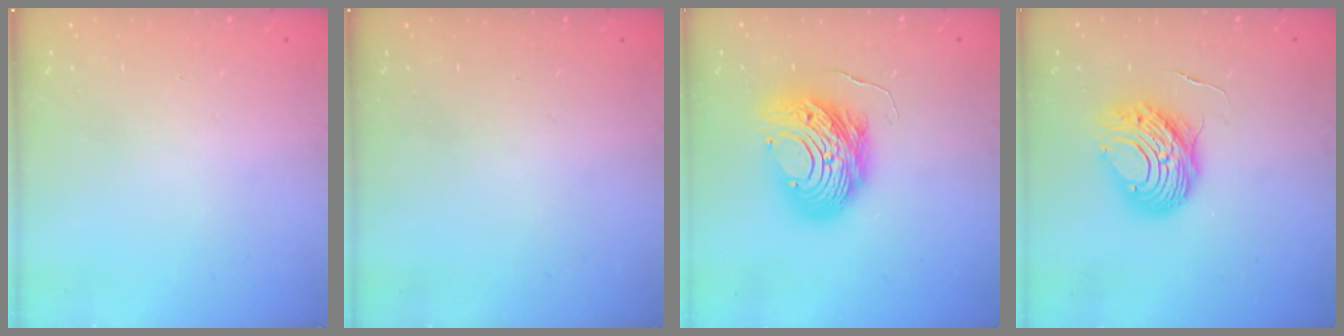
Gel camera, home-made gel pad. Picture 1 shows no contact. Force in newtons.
{"total": 0.0}
{"total": 15.5, "press": 15.4, "slide": 1.3}
{"total": 11.1, "press": 11.1, "slide": 0.9}